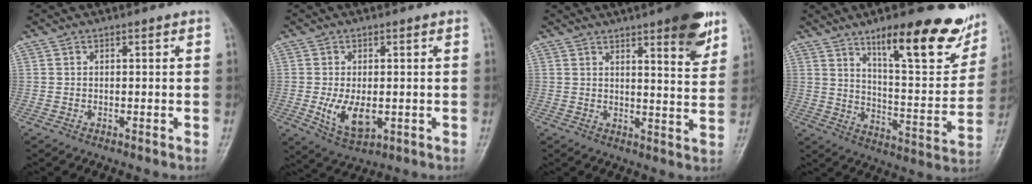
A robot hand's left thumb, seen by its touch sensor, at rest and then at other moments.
{"total": 7.5, "force": [-1.1, 4.1, 6.2], "torque": [-0.105, -0.012, -0.009]}
{"total": 10.7, "force": [6.4, 2.2, 8.3], "torque": [-0.090, -0.034, 0.081]}
{"total": 21.1, "force": [13.1, 6.0, 15.4], "torque": [-0.171, -0.069, 0.198]}